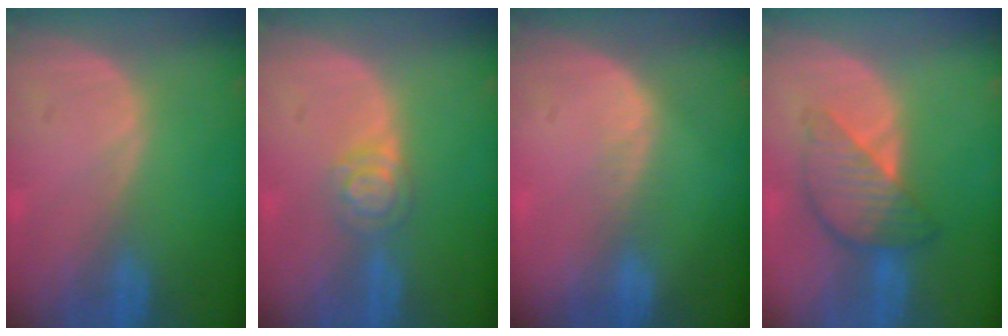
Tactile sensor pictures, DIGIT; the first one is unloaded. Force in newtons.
{"total": 3.9, "press": 3.6, "slide": 1.5}
{"total": 2.0, "press": 1.1, "slide": 1.7}
{"total": 6.2, "press": 6.2, "slide": 0.4}